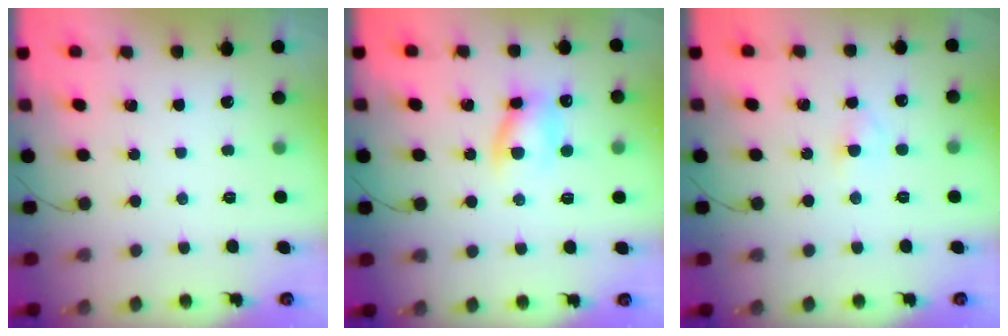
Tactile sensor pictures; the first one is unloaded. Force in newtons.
{"total": 8.2, "press": 8.0, "slide": 1.8}
{"total": 2.5, "press": 2.3, "slide": 1.0}